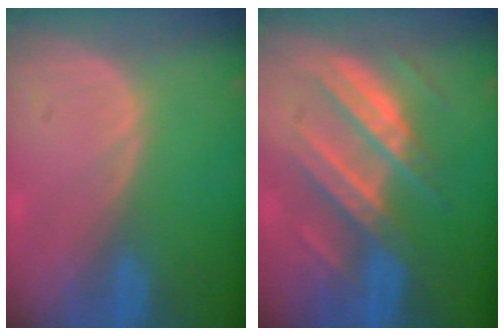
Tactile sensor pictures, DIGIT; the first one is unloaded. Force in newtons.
{"total": 8.6, "press": 8.6, "slide": 0.5}